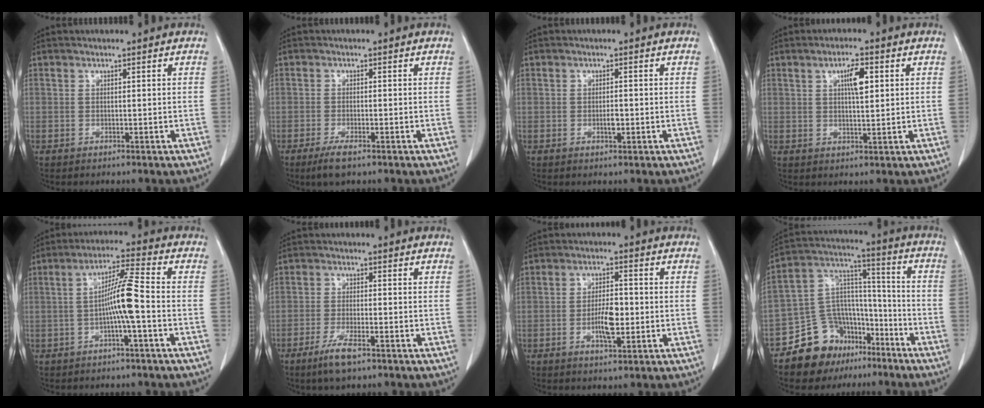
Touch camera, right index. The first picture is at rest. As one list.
[{"total": 3.6, "force": [-2.4, 0.6, 2.5], "torque": [-0.053, -0.007, -0.045]}, {"total": 1.3, "force": [-0.3, 0.4, 1.2], "torque": [-0.019, 0.002, -0.002]}, {"total": 4.3, "force": [1.3, 1.0, 3.9], "torque": [-0.067, 0.003, 0.022]}, {"total": 7.0, "force": [-1.4, -0.5, 6.9], "torque": [-0.124, 0.015, -0.022]}, {"total": 5.1, "force": [-3.4, 0.9, 3.7], "torque": [-0.080, -0.008, -0.061]}, {"total": 5.2, "force": [-1.1, 1.7, 4.8], "torque": [-0.085, 0.003, -0.015]}, {"total": 14.5, "force": [-10.1, 9.6, 4.0], "torque": [-0.062, 0.086, -0.169]}]